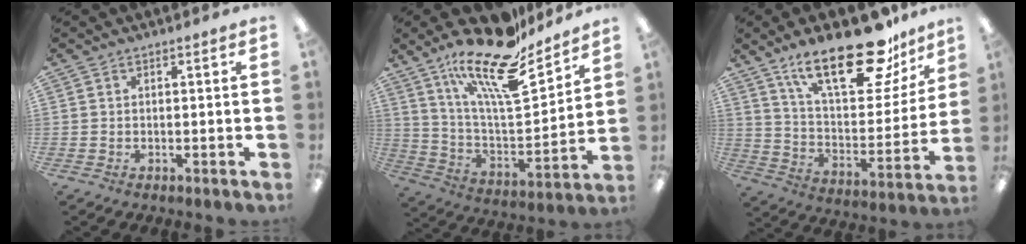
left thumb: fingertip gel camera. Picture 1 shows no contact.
{"total": 21.2, "force": [16.5, 5.9, 12.0], "torque": [-0.212, -0.115, 0.279]}
{"total": 26.2, "force": [17.9, 9.8, 16.3], "torque": [-0.248, -0.107, 0.300]}